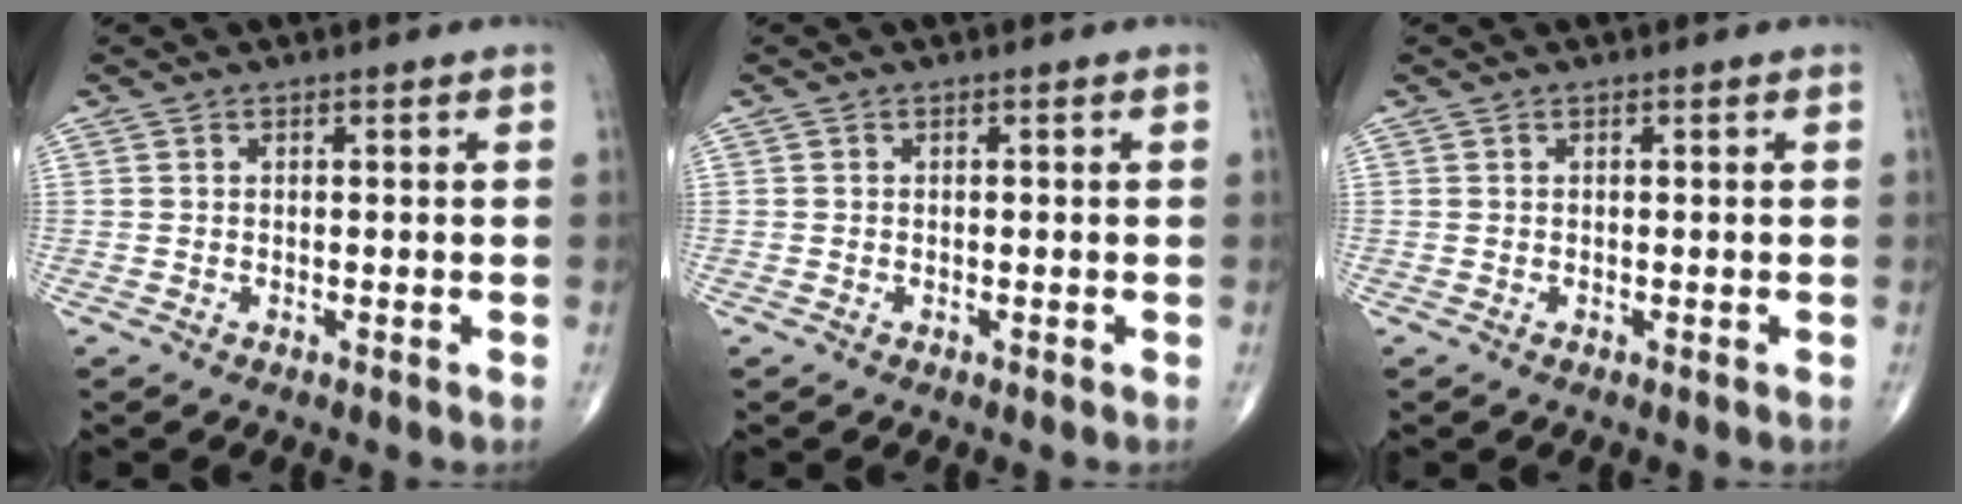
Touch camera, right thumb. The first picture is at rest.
{"total": 0.0}
{"total": 0.0}